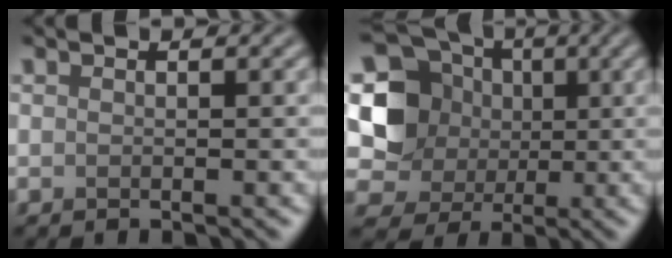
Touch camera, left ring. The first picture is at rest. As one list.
[{"total": 9.3, "force": [1.2, 8.4, 3.8], "torque": [-0.079, 0.016, -0.002]}]